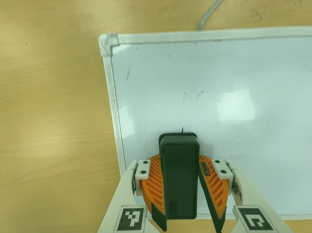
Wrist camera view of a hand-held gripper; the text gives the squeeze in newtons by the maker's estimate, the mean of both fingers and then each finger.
{"total": 14.2, "left": 16.9, "right": 11.5}